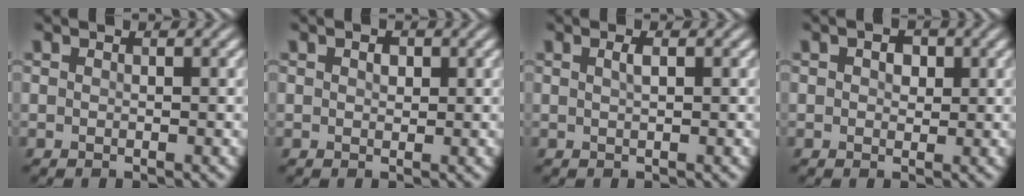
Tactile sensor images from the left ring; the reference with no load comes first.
{"total": 1.1, "force": [0.3, 0.8, 0.7], "torque": [-0.011, 0.001, 0.004]}
{"total": 1.0, "force": [0.3, 0.3, 0.9], "torque": [-0.017, 0.005, 0.005]}
{"total": 2.0, "force": [0.7, 1.3, 1.3], "torque": [-0.015, 0.002, 0.007]}